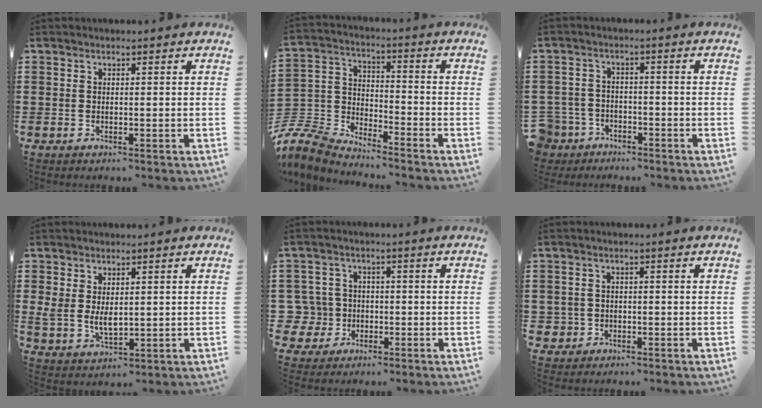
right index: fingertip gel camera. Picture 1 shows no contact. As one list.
[{"total": 7.4, "force": [-7.1, 1.6, 1.3], "torque": [-0.065, -0.005, -0.153]}, {"total": 3.8, "force": [-3.1, 2.1, 0.5], "torque": [-0.039, -0.001, -0.071]}, {"total": 3.9, "force": [0.9, 2.3, 3.0], "torque": [-0.070, 0.001, 0.016]}, {"total": 5.2, "force": [-1.1, 5.0, 1.1], "torque": [-0.061, 0.006, -0.027]}, {"total": 1.8, "force": [-0.8, 1.6, 0.1], "torque": [-0.010, 0.003, -0.021]}]